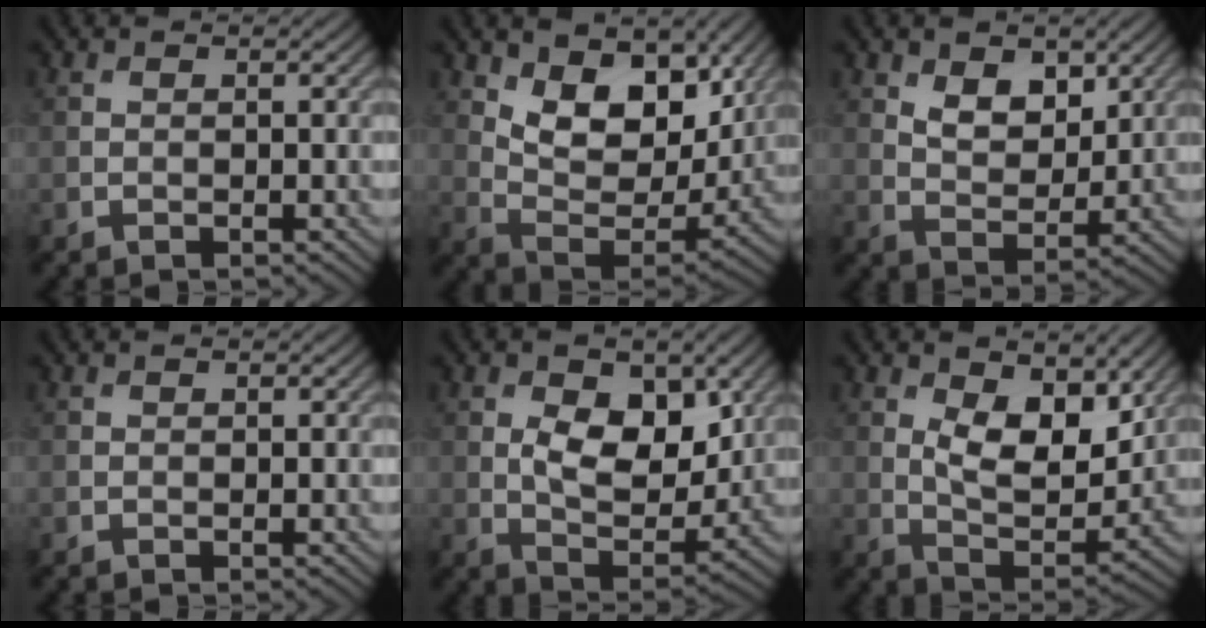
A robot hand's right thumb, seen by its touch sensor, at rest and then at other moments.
{"total": 11.1, "force": [5.5, 6.0, 7.5], "torque": [-0.150, -0.017, 0.096]}
{"total": 5.2, "force": [2.8, 3.0, 3.2], "torque": [-0.062, -0.012, 0.046]}
{"total": 0.0}
{"total": 8.6, "force": [2.2, 5.0, 6.6], "torque": [-0.126, -0.013, 0.037]}
{"total": 8.7, "force": [3.2, 4.4, 6.8], "torque": [-0.137, -0.014, 0.053]}